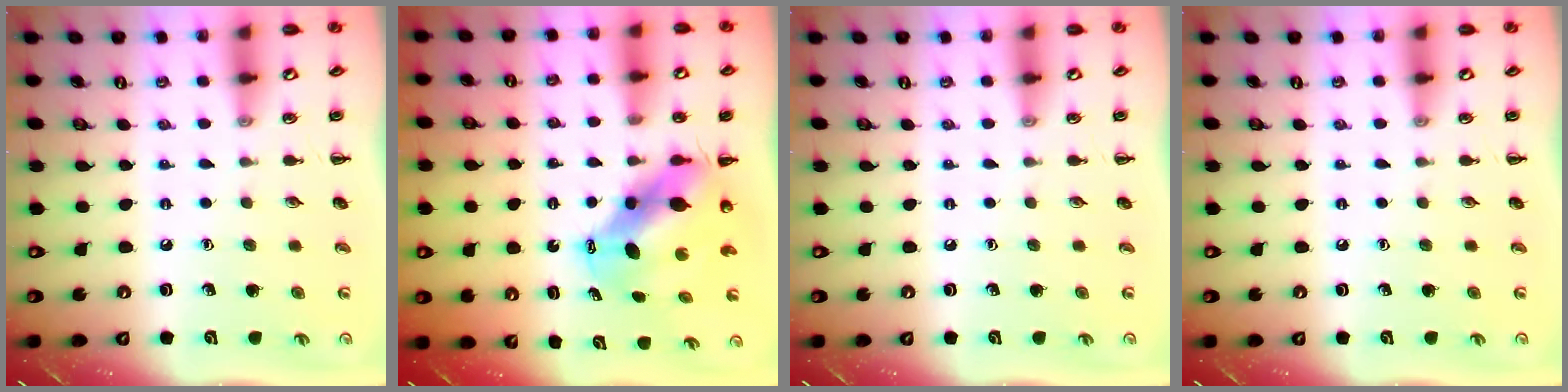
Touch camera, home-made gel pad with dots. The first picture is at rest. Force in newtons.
{"total": 8.5, "press": 8.2, "slide": 1.9}
{"total": 0.0}
{"total": 0.0}